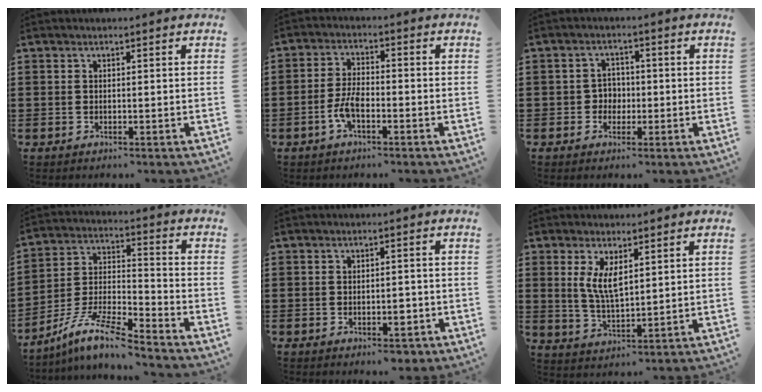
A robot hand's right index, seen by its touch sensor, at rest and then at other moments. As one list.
[{"total": 4.5, "force": [-2.0, 1.7, 3.7], "torque": [-0.091, -0.003, -0.044]}, {"total": 2.6, "force": [-0.5, 2.4, 1.0], "torque": [-0.027, 0.006, -0.014]}, {"total": 9.6, "force": [-8.3, 0.7, 4.8], "torque": [-0.106, 0.005, -0.168]}, {"total": 2.7, "force": [-1.2, 1.2, 2.1], "torque": [-0.037, 0.004, -0.022]}, {"total": 5.2, "force": [1.9, 1.9, 4.4], "torque": [-0.092, 0.002, 0.033]}]